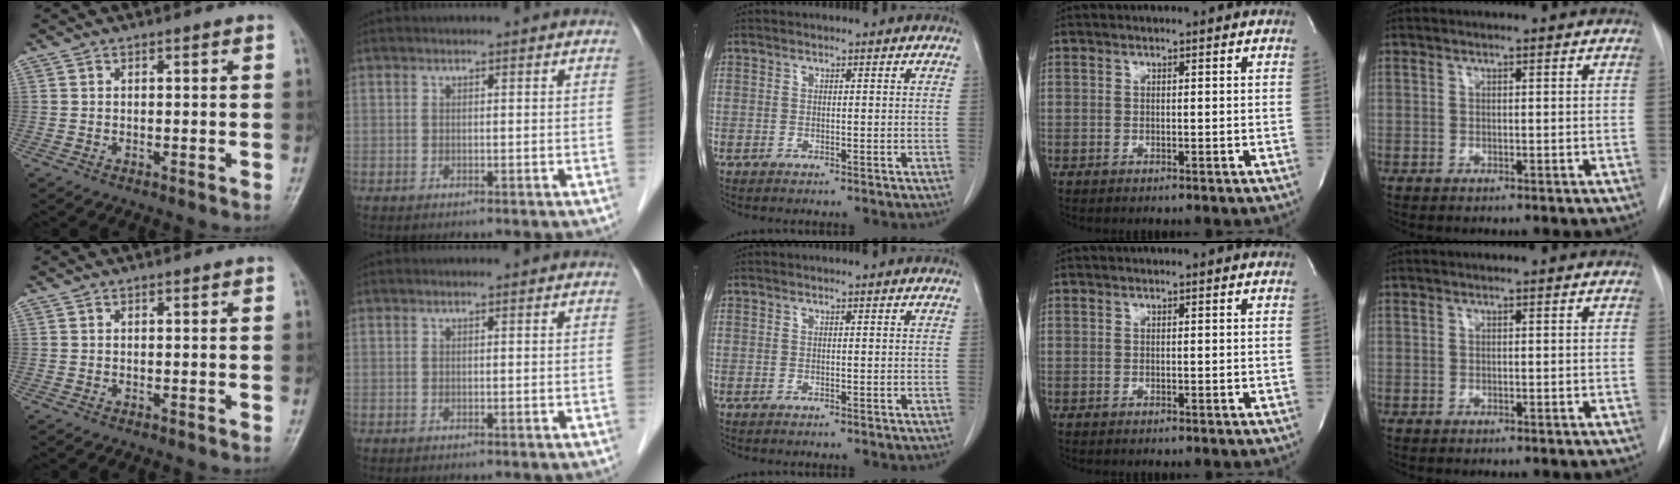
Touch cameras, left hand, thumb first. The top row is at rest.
{}